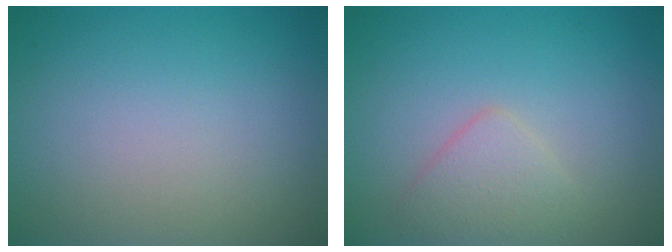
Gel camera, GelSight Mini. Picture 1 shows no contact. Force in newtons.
{"total": 2.3, "press": 2.3, "slide": 0.1}